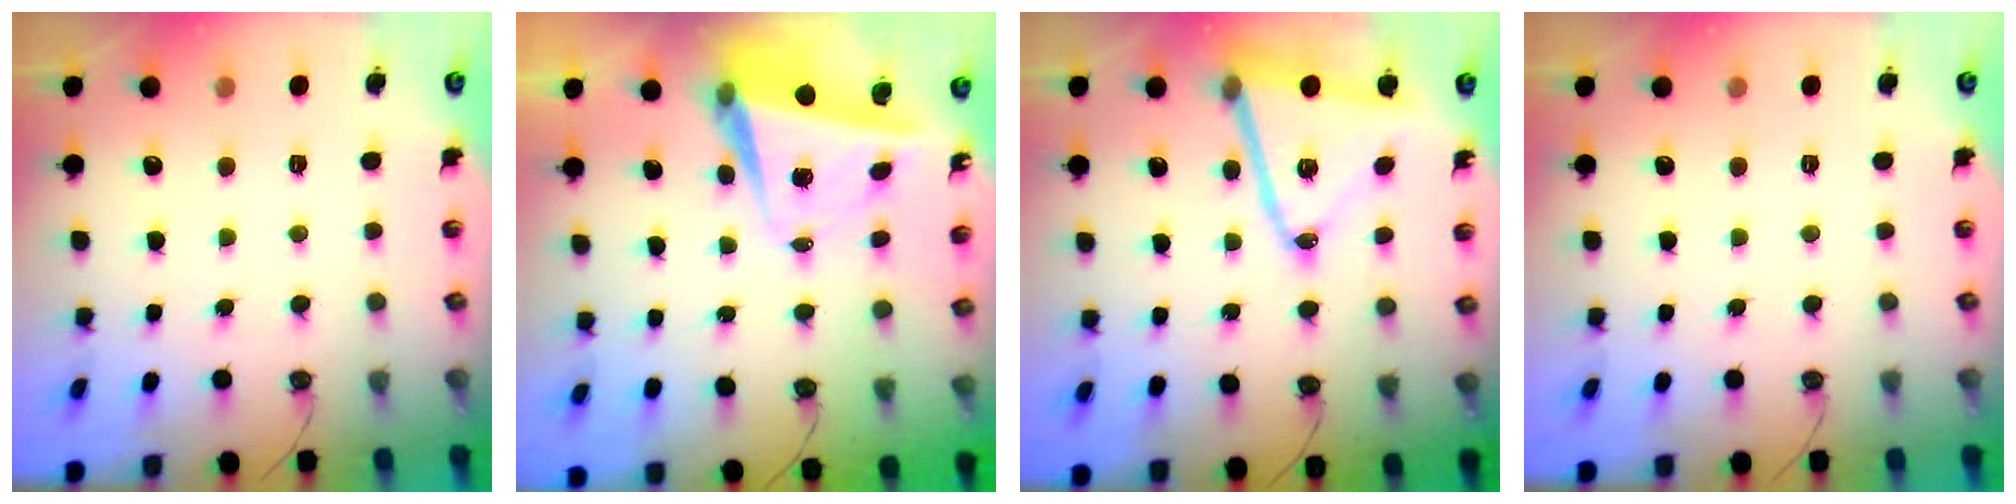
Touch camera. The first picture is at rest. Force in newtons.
{"total": 6.7, "press": 6.6, "slide": 1.1}
{"total": 17.3, "press": 17.1, "slide": 2.9}
{"total": 0.0}